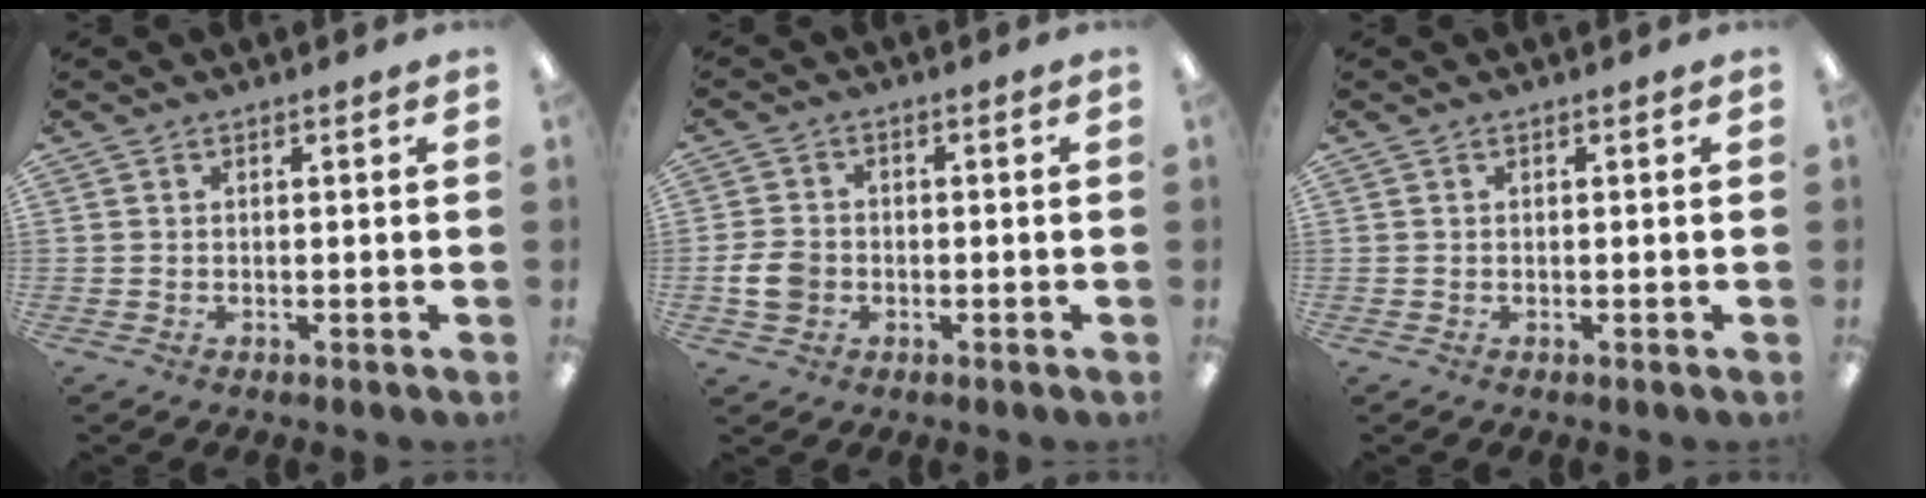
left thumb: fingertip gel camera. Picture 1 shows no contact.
{"total": 5.8, "force": [-1.2, 4.7, 3.3], "torque": [-0.069, 0.002, -0.024]}
{"total": 0.0}